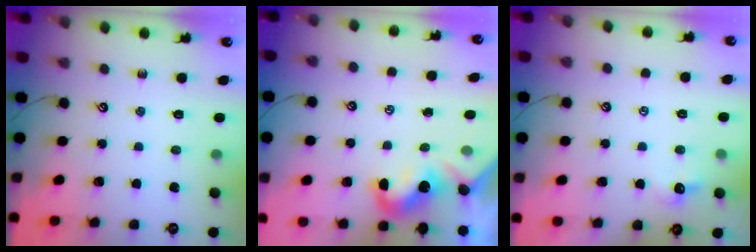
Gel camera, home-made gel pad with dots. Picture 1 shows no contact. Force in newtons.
{"total": 2.0, "press": 2.0, "slide": 0.4}
{"total": 0.5, "press": 0.1, "slide": 0.5}